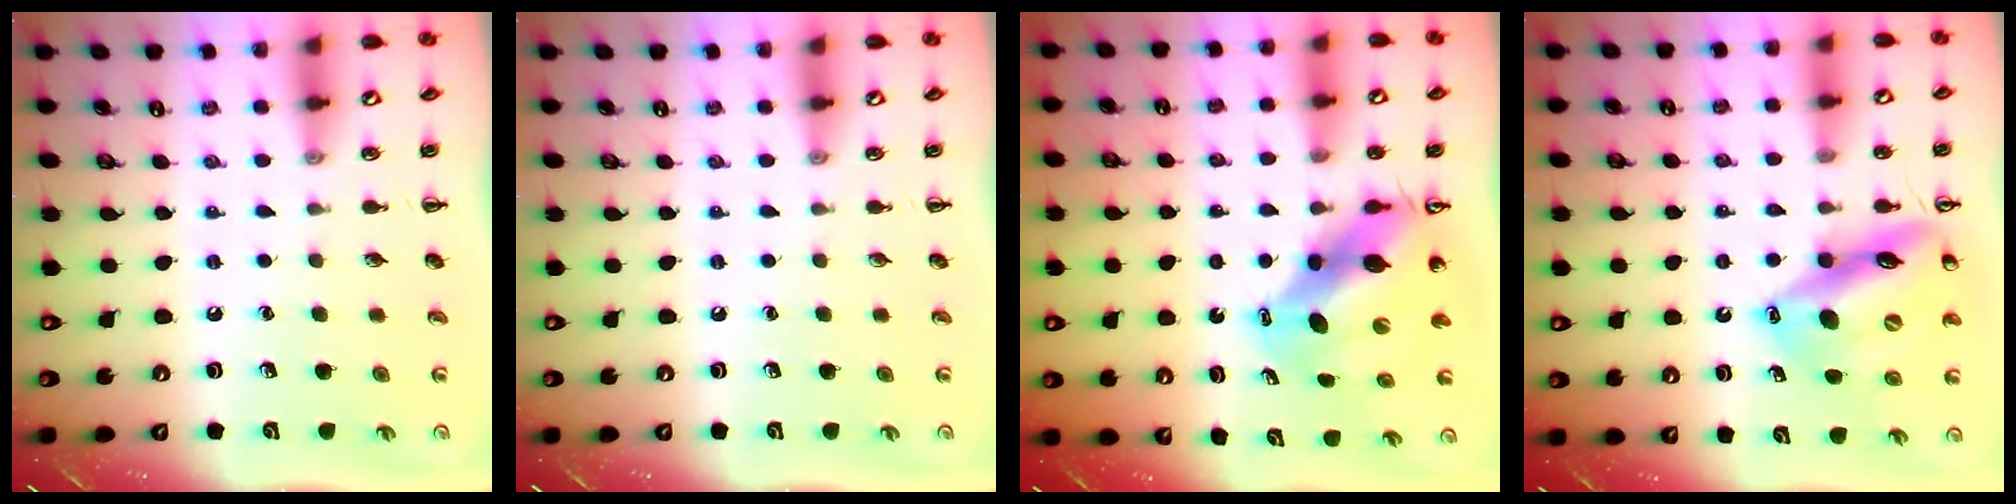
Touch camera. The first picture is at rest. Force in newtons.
{"total": 0.0}
{"total": 10.6, "press": 10.2, "slide": 3.0}
{"total": 16.5, "press": 16.2, "slide": 2.7}